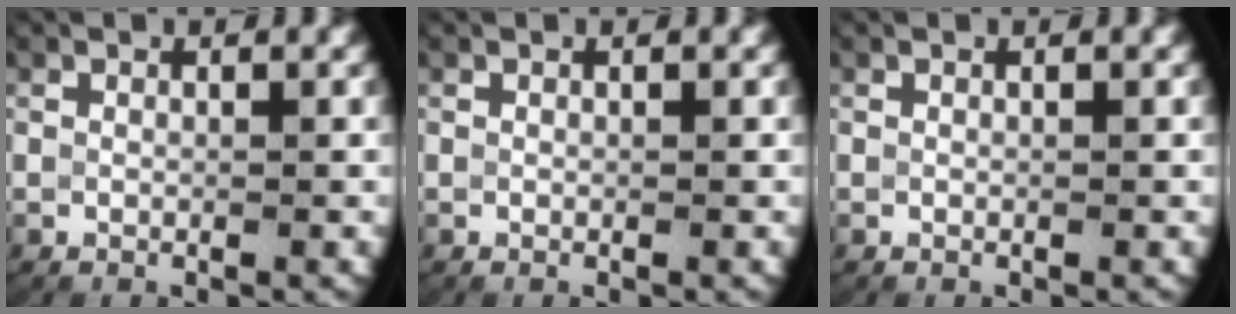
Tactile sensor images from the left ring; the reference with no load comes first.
{"total": 0.0}
{"total": 0.0}